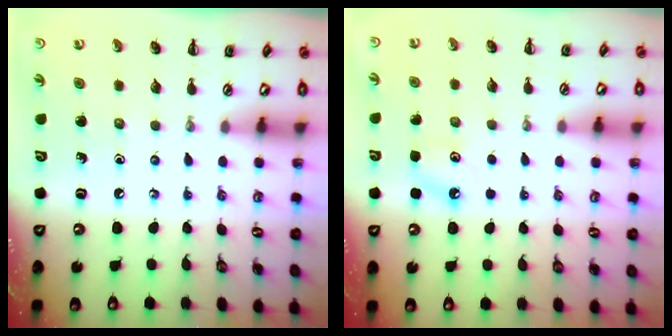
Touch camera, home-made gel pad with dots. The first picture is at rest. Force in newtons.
{"total": 6.8, "press": 6.6, "slide": 1.7}